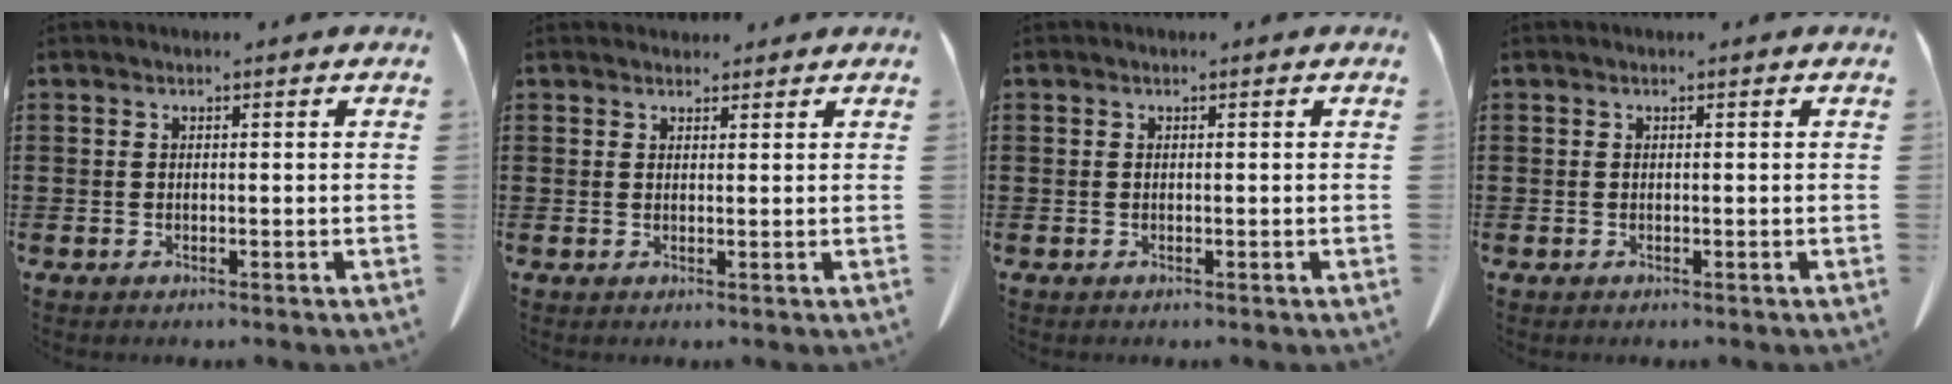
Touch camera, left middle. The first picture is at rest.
{"total": 1.7, "force": [1.6, 0.6, 0.1], "torque": [-0.007, 0.001, 0.032]}
{"total": 0.0}
{"total": 0.0}